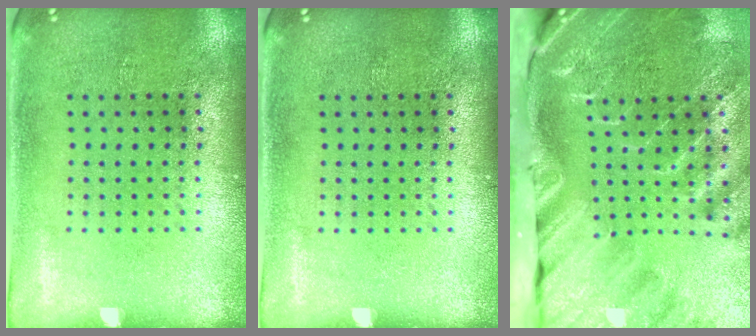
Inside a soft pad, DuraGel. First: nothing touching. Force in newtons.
{"total": 0.0}
{"total": 4.6, "press": 3.4, "slide": 3.1}